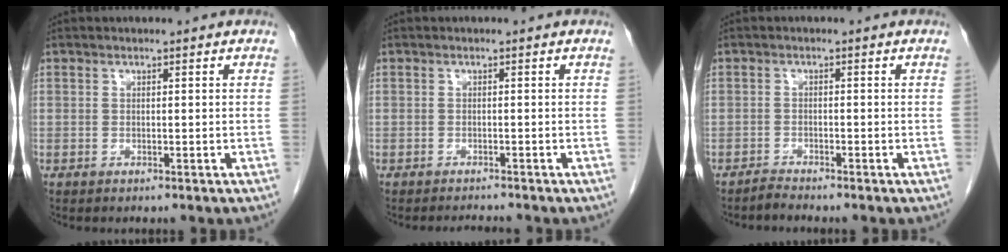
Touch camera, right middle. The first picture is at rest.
{"total": 1.6, "force": [-1.5, -0.4, 0.0], "torque": [-0.003, -0.011, -0.021]}
{"total": 1.3, "force": [-1.3, -0.3, -0.1], "torque": [0.003, -0.007, -0.024]}